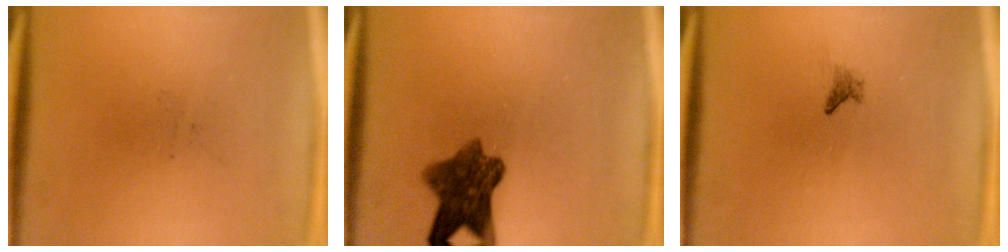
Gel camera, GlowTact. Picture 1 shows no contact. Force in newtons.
{"total": 7.9}
{"total": 0.8}